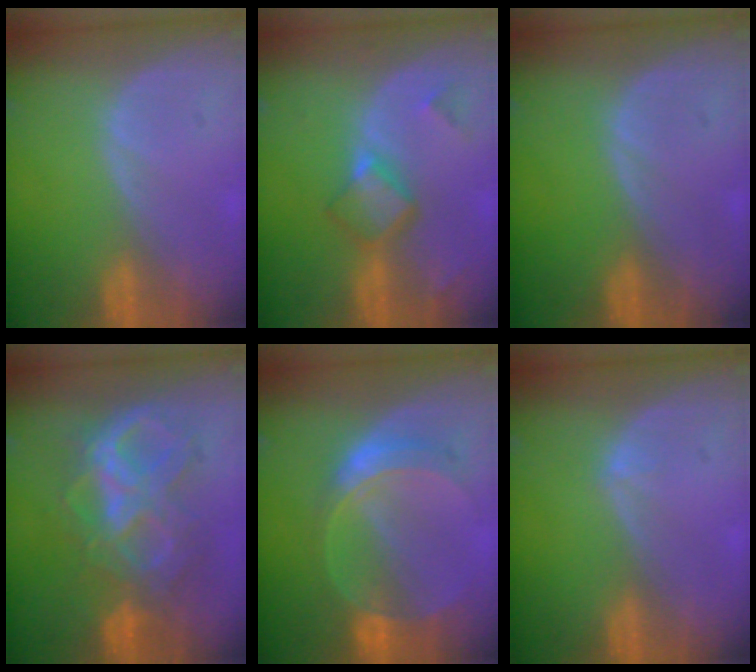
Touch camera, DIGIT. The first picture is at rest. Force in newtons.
{"total": 5.7, "press": 5.0, "slide": 2.8}
{"total": 0.0}
{"total": 9.9, "press": 9.8, "slide": 1.3}
{"total": 7.3, "press": 6.5, "slide": 3.4}
{"total": 0.6, "press": 0.4, "slide": 0.5}